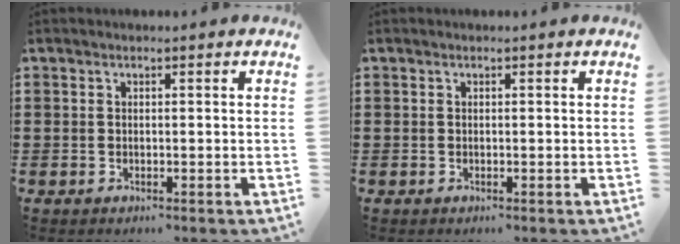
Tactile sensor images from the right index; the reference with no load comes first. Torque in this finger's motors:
{"motor_torque": [0.09, 0.08, 0.00, 0.00]}